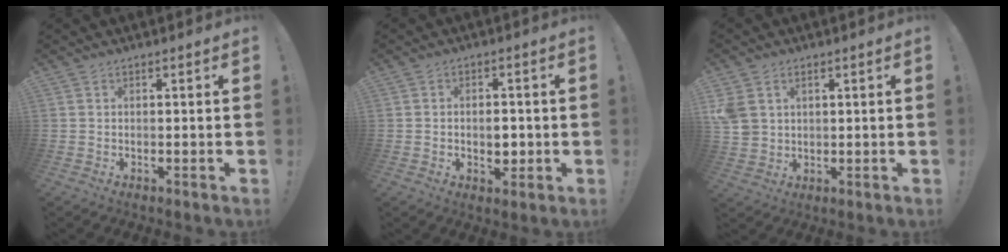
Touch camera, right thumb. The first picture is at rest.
{"total": 4.9, "force": [-0.9, 3.8, 2.9], "torque": [-0.024, 0.003, -0.017]}
{"total": 5.8, "force": [2.4, 4.6, 2.7], "torque": [-0.061, -0.007, 0.048]}